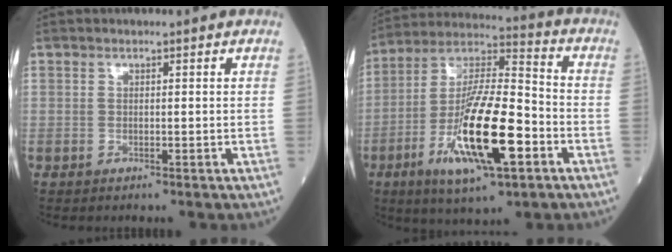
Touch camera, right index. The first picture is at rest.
{"total": 18.2, "force": [-6.2, 3.8, 16.7], "torque": [-0.328, -0.011, -0.104]}